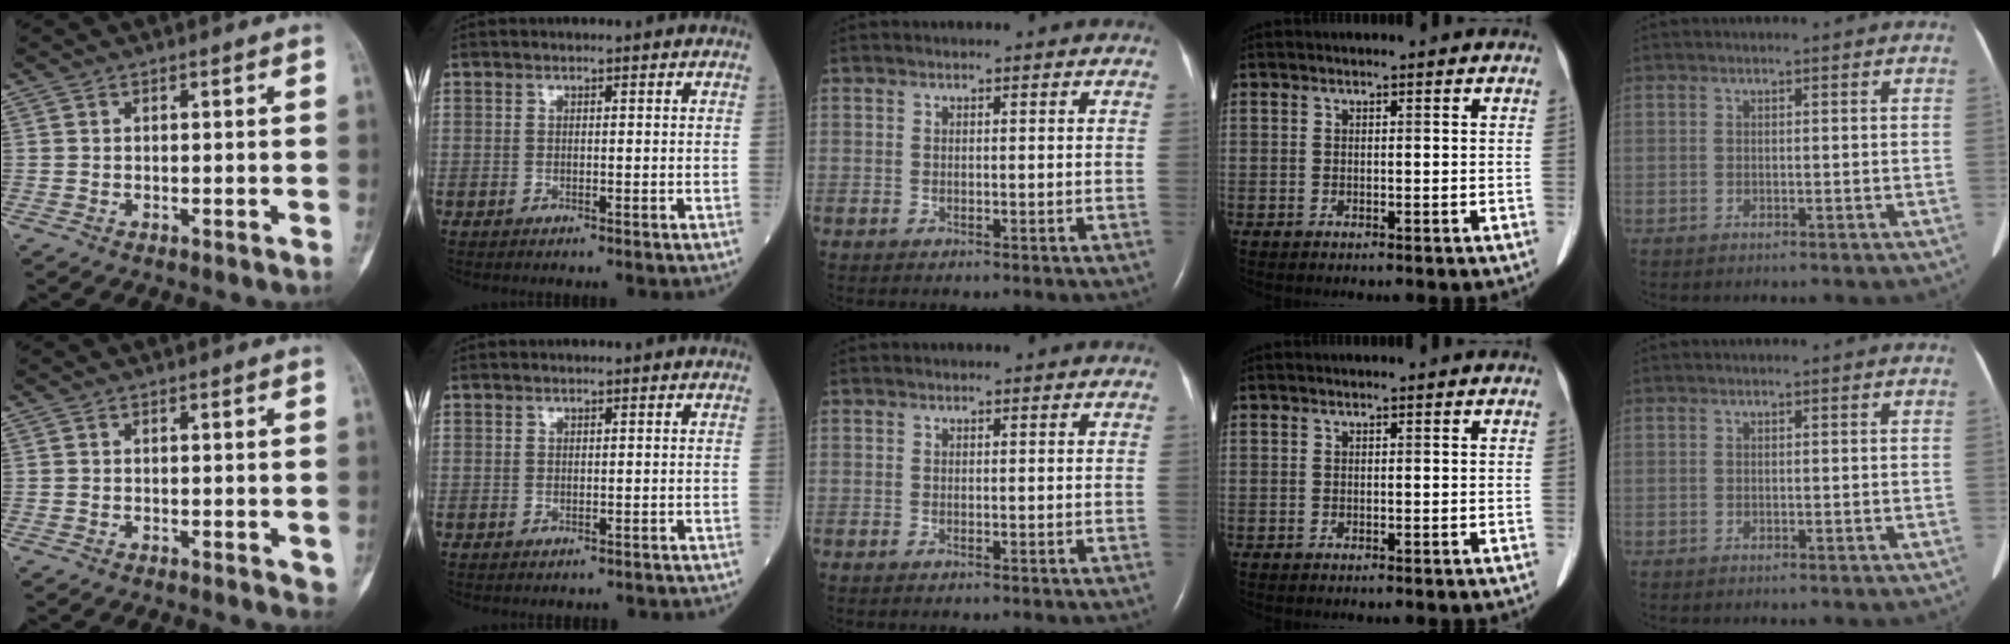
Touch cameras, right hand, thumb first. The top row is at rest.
{"thumb": {"total": 1.8, "force": [-0.3, 0.8, 1.6], "torque": [-0.011, -0.002, -0.004]}, "index": {"total": 1.3, "force": [-1.1, 0.7, 0.2], "torque": [-0.001, 0.002, -0.014]}}